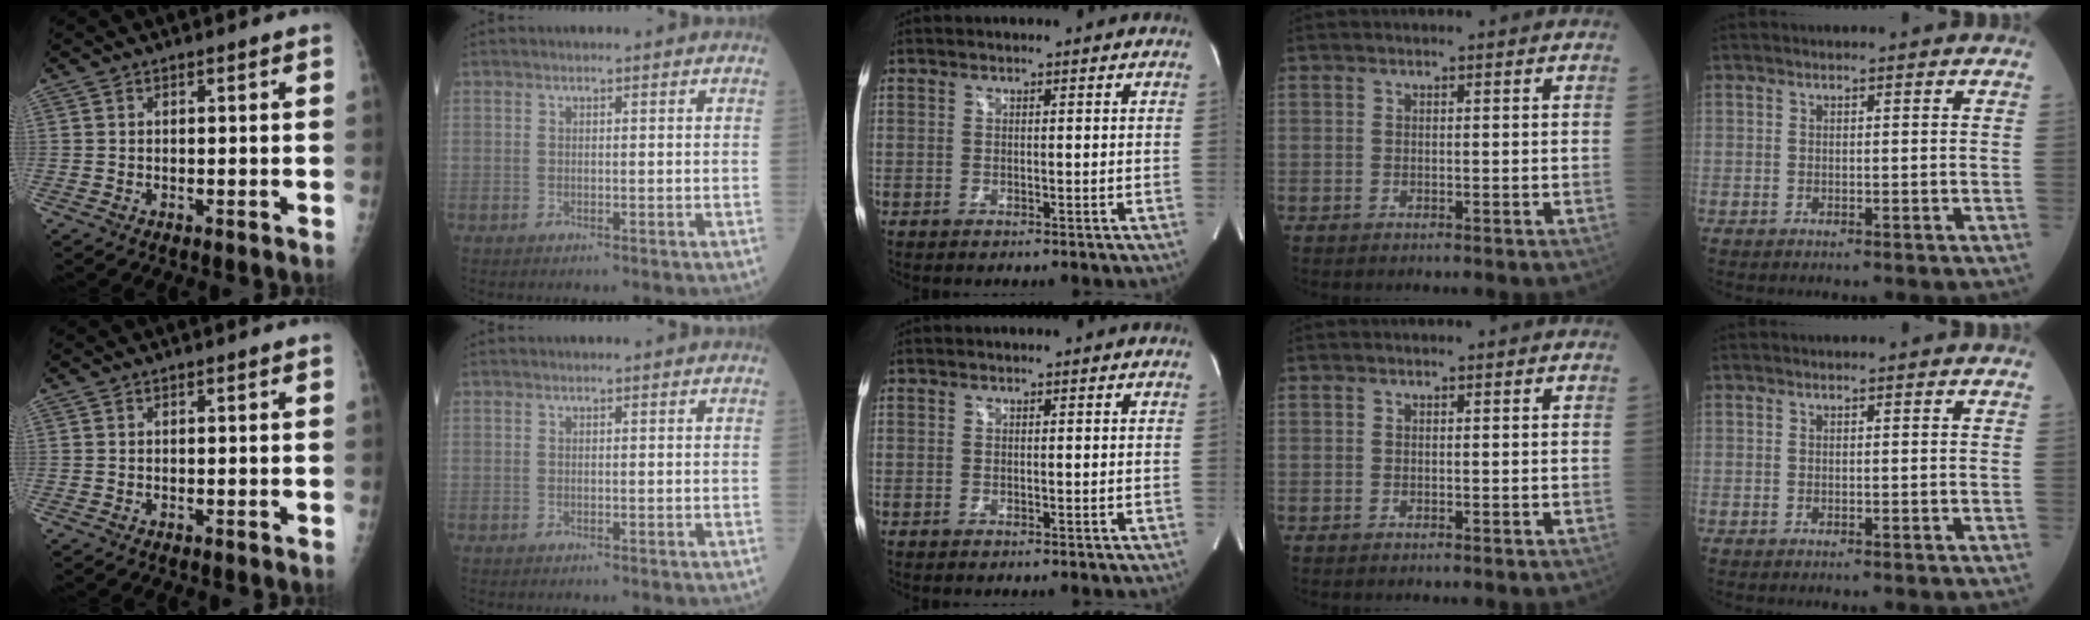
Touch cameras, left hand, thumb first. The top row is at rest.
{}